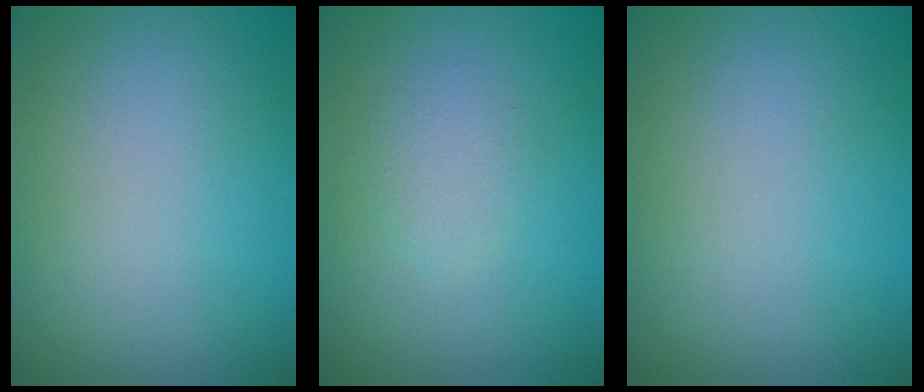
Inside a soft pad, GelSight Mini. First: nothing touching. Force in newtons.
{"total": 1.4, "press": 1.4, "slide": 0.0}
{"total": 0.0}